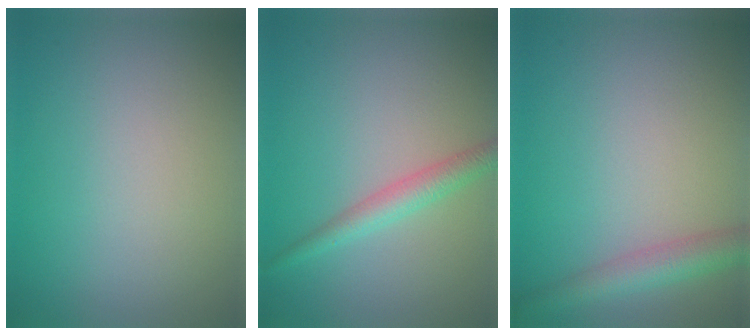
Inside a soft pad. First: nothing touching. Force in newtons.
{"total": 2.5, "press": 2.5, "slide": 0.1}
{"total": 3.4, "press": 3.4, "slide": 0.1}